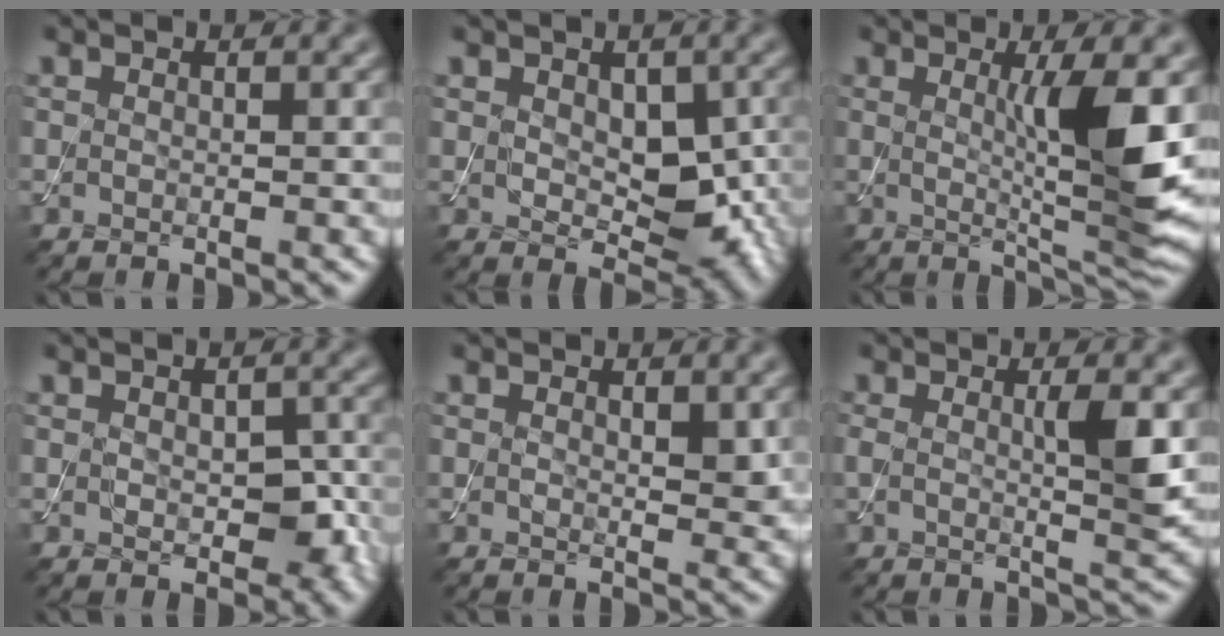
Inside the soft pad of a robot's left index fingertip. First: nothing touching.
{"total": 5.8, "force": [0.3, 3.7, 4.4], "torque": [-0.069, -0.015, 0.011]}
{"total": 7.1, "force": [1.0, 1.1, 7.0], "torque": [-0.107, -0.012, 0.022]}
{"total": 3.8, "force": [-0.4, 2.4, 2.9], "torque": [-0.044, -0.010, 0.001]}
{"total": 2.0, "force": [0.7, 0.9, 1.7], "torque": [-0.023, -0.007, 0.014]}
{"total": 3.4, "force": [0.4, 0.5, 3.3], "torque": [-0.057, -0.005, 0.005]}